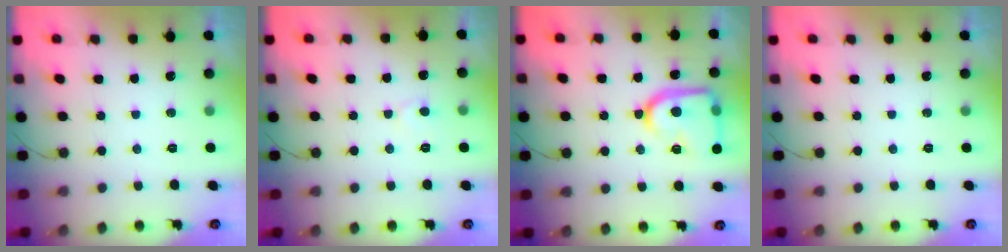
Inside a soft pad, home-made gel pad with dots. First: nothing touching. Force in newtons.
{"total": 4.1, "press": 4.1, "slide": 0.4}
{"total": 18.3, "press": 18.2, "slide": 1.6}
{"total": 0.0}